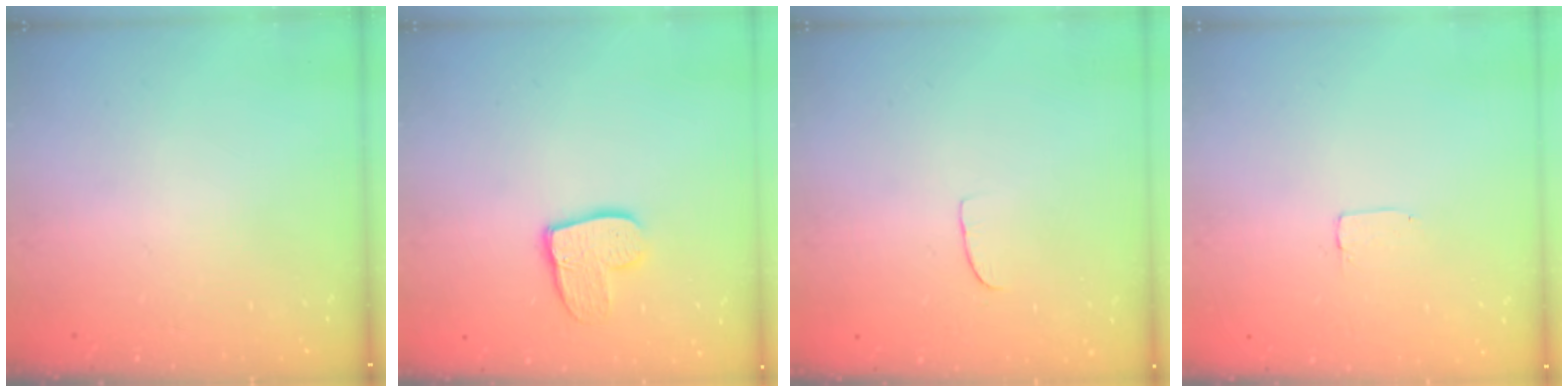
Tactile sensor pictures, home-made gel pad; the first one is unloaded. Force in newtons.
{"total": 10.9, "press": 10.8, "slide": 0.9}
{"total": 5.7, "press": 5.7, "slide": 0.5}
{"total": 2.0, "press": 2.0, "slide": 0.0}